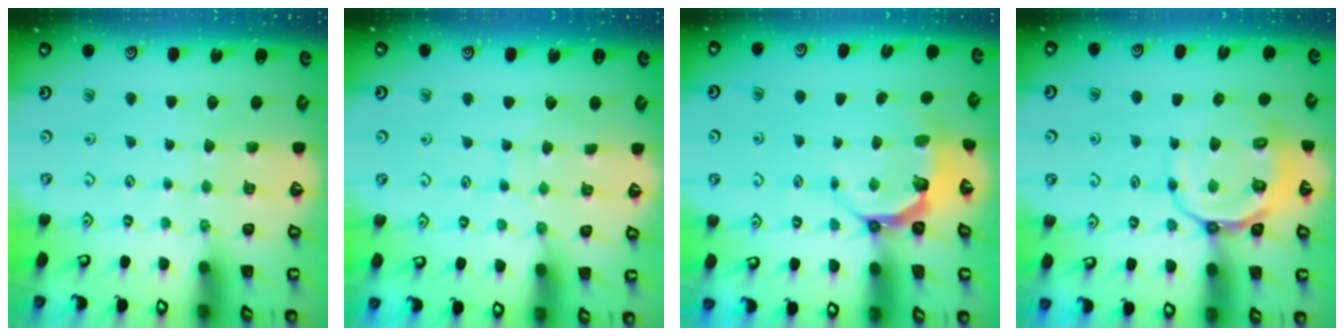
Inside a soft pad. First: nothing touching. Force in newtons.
{"total": 4.2, "press": 4.2, "slide": 0.5}
{"total": 6.2, "press": 5.0, "slide": 3.6}
{"total": 10.5, "press": 10.2, "slide": 2.4}